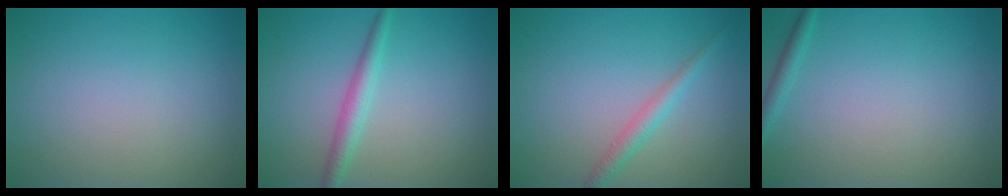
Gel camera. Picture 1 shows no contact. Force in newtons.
{"total": 2.1, "press": 2.1, "slide": 0.1}
{"total": 1.7, "press": 1.7, "slide": 0.1}
{"total": 1.2, "press": 1.1, "slide": 0.1}